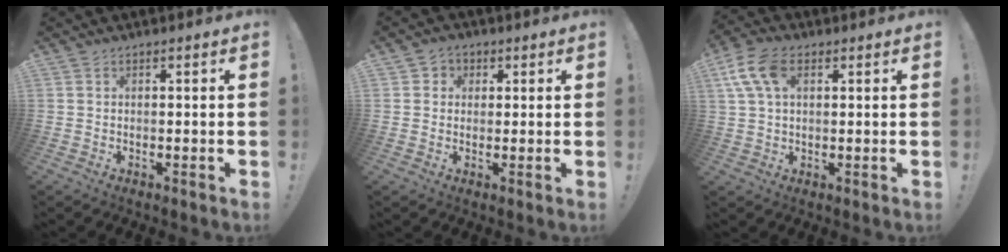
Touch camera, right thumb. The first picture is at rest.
{"total": 3.3, "force": [0.3, 3.1, 0.9], "torque": [-0.009, 0.003, 0.004]}
{"total": 10.6, "force": [3.7, 6.2, 7.7], "torque": [-0.153, 0.003, 0.074]}